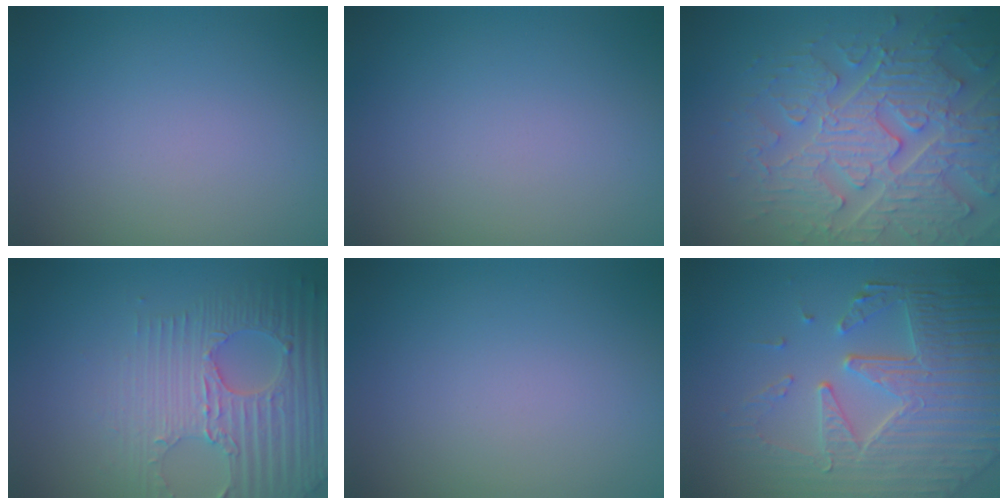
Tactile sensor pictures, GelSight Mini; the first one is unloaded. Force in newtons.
{"total": 0.0}
{"total": 7.4, "press": 6.0, "slide": 4.3}
{"total": 6.4, "press": 5.1, "slide": 3.9}
{"total": 0.0}
{"total": 8.1, "press": 6.0, "slide": 5.4}